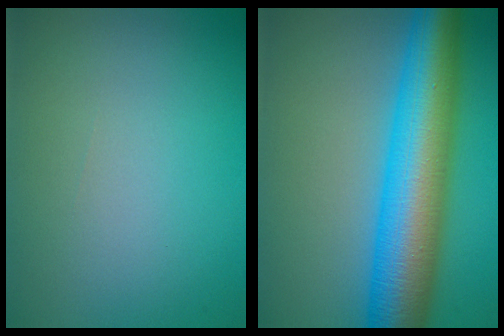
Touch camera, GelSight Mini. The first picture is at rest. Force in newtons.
{"total": 11.6, "press": 11.6, "slide": 0.1}